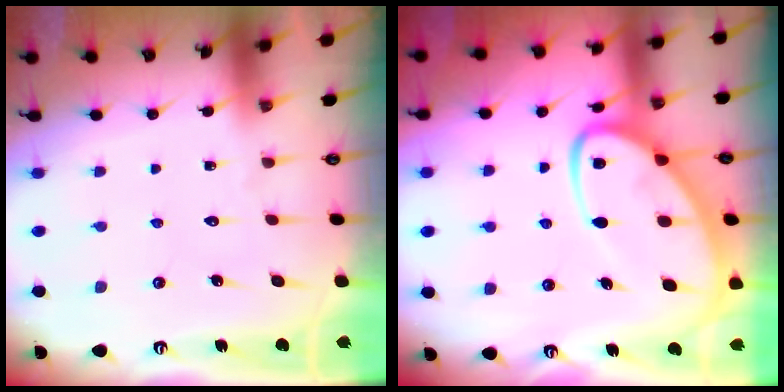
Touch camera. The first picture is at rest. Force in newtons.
{"total": 12.3, "press": 12.3, "slide": 0.9}